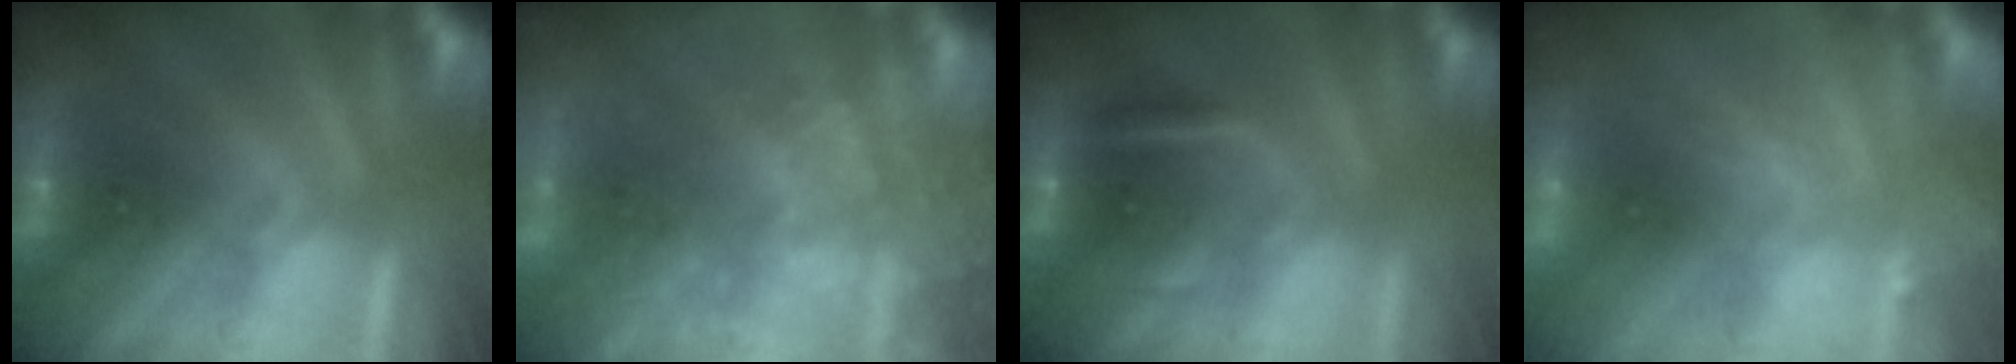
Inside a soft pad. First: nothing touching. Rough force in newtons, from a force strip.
{"total": 6.1}
{"total": 7.4}
{"total": 2.1}